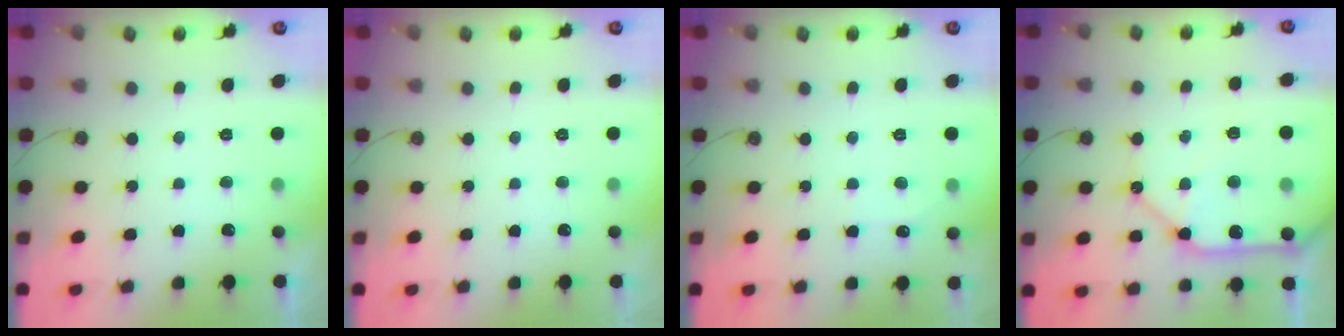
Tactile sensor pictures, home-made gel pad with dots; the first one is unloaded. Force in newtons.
{"total": 0.0}
{"total": 2.8, "press": 2.8, "slide": 0.4}
{"total": 18.6, "press": 18.5, "slide": 2.6}